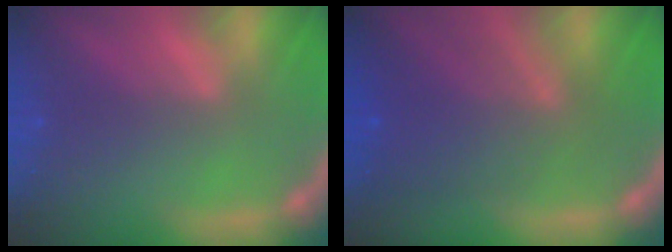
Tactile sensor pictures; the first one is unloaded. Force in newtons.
{"total": 7.0}